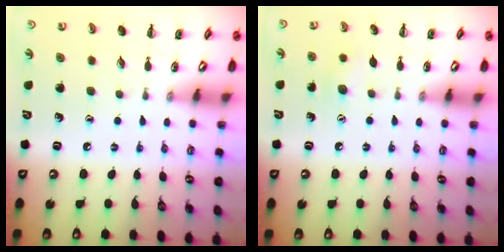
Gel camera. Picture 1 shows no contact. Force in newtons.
{"total": 6.5, "press": 6.3, "slide": 1.6}